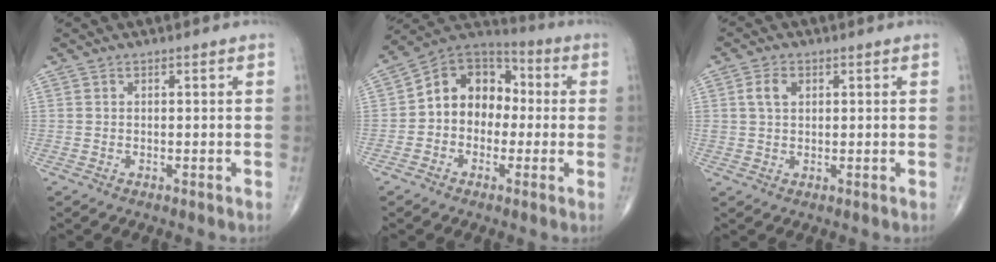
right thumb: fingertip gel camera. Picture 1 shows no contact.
{"total": 12.5, "force": [-0.3, 9.9, 7.6], "torque": [-0.080, 0.044, -0.024]}
{"total": 3.4, "force": [1.0, 2.3, 2.3], "torque": [-0.041, 0.002, 0.019]}